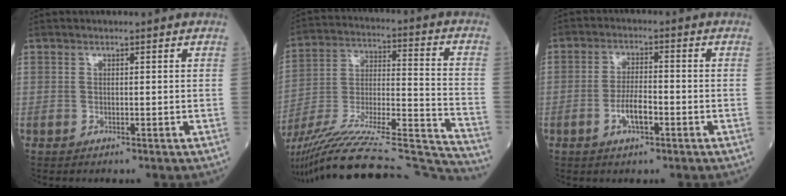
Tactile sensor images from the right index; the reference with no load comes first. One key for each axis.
{"total": 33.9, "fx": -31.4, "fy": 1.3, "fz": 12.7, "tx": -0.186, "ty": -0.032, "tz": -0.472}
{"total": 5.5, "fx": -2.1, "fy": 1.7, "fz": 4.8, "tx": -0.094, "ty": 0.005, "tz": -0.036}